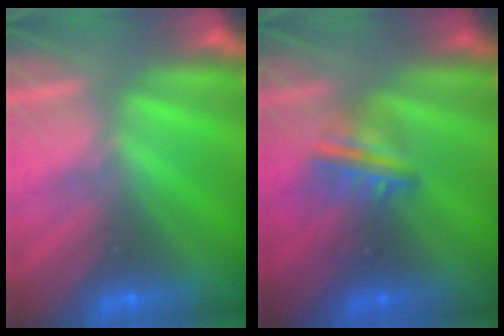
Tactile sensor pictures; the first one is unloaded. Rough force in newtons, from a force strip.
{"total": 2.8}